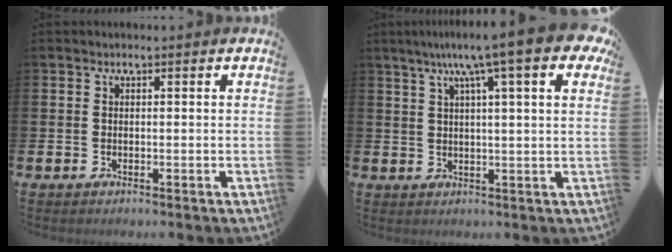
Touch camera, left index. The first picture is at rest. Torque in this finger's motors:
{"motor_torque": [2.14, 0.00, 1.05, 0.21]}